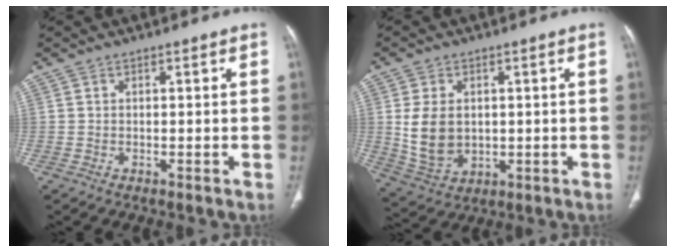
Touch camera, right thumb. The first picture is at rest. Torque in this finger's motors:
{"motor_torque": [-0.37, 0.73, 0.99, 0.29, 0.30]}